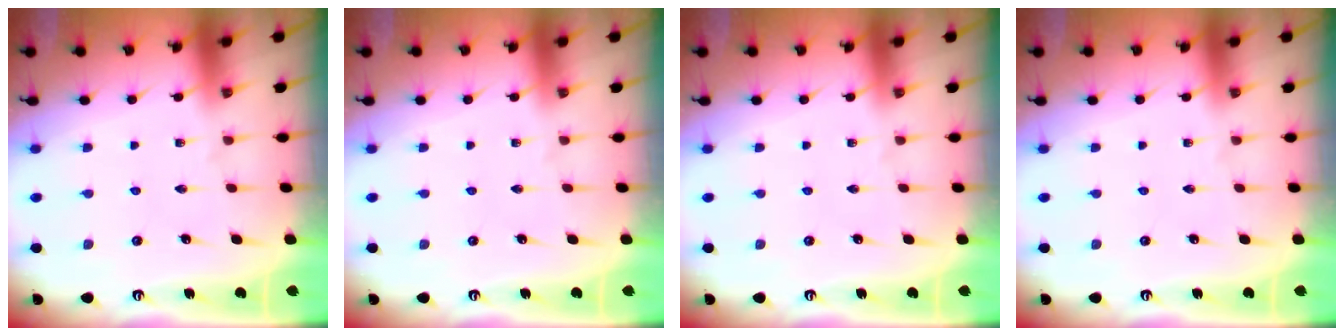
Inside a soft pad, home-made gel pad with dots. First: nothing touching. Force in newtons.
{"total": 0.0}
{"total": 0.0}
{"total": 0.0}